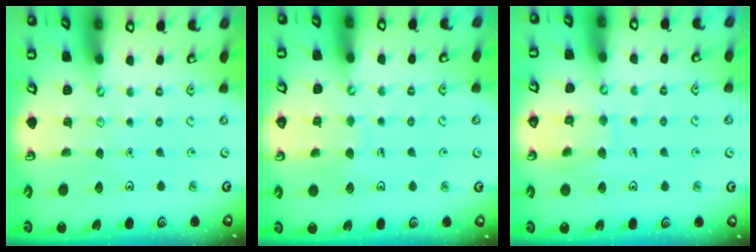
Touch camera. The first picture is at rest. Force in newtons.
{"total": 5.0, "press": 5.0, "slide": 0.5}
{"total": 7.3, "press": 7.2, "slide": 0.7}